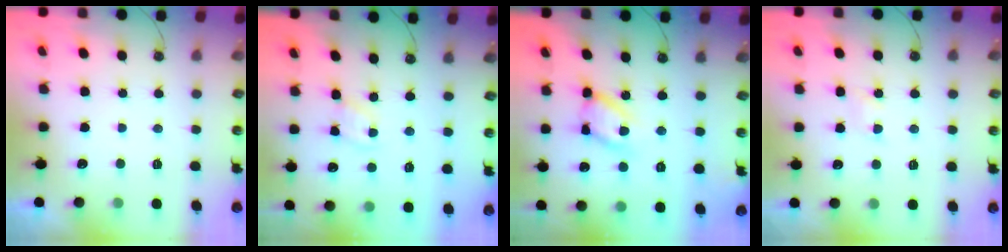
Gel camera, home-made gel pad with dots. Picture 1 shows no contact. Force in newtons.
{"total": 1.9, "press": 1.8, "slide": 0.3}
{"total": 13.7, "press": 13.7, "slide": 1.1}
{"total": 3.5, "press": 3.5, "slide": 0.5}